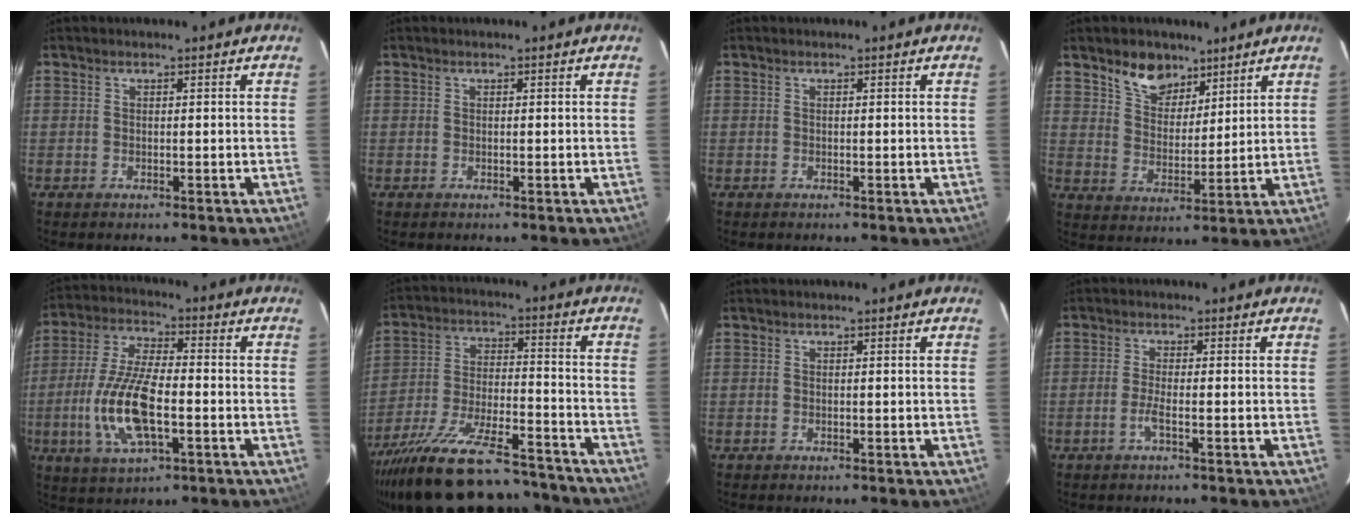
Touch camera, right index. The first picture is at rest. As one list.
[{"total": 0.0}, {"total": 0.0}, {"total": 8.4, "force": [5.9, 5.0, 3.2], "torque": [-0.052, 0.011, 0.109]}, {"total": 14.1, "force": [-3.5, 5.2, 12.6], "torque": [-0.267, -0.005, -0.065]}, {"total": 27.0, "force": [-22.4, 7.7, 12.8], "torque": [-0.244, -0.034, -0.335]}, {"total": 0.0}, {"total": 2.2, "force": [-1.1, -0.1, 1.9], "torque": [-0.040, -0.003, -0.024]}]